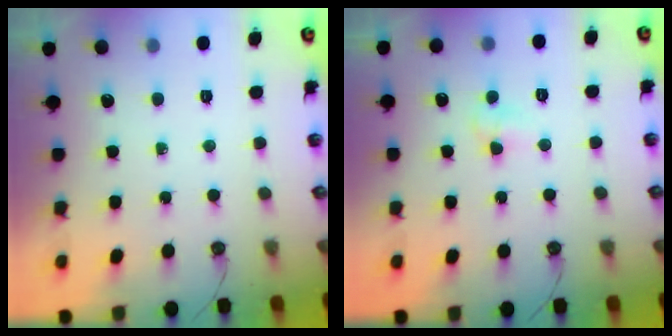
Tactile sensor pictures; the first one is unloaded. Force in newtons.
{"total": 3.9, "press": 3.8, "slide": 0.7}